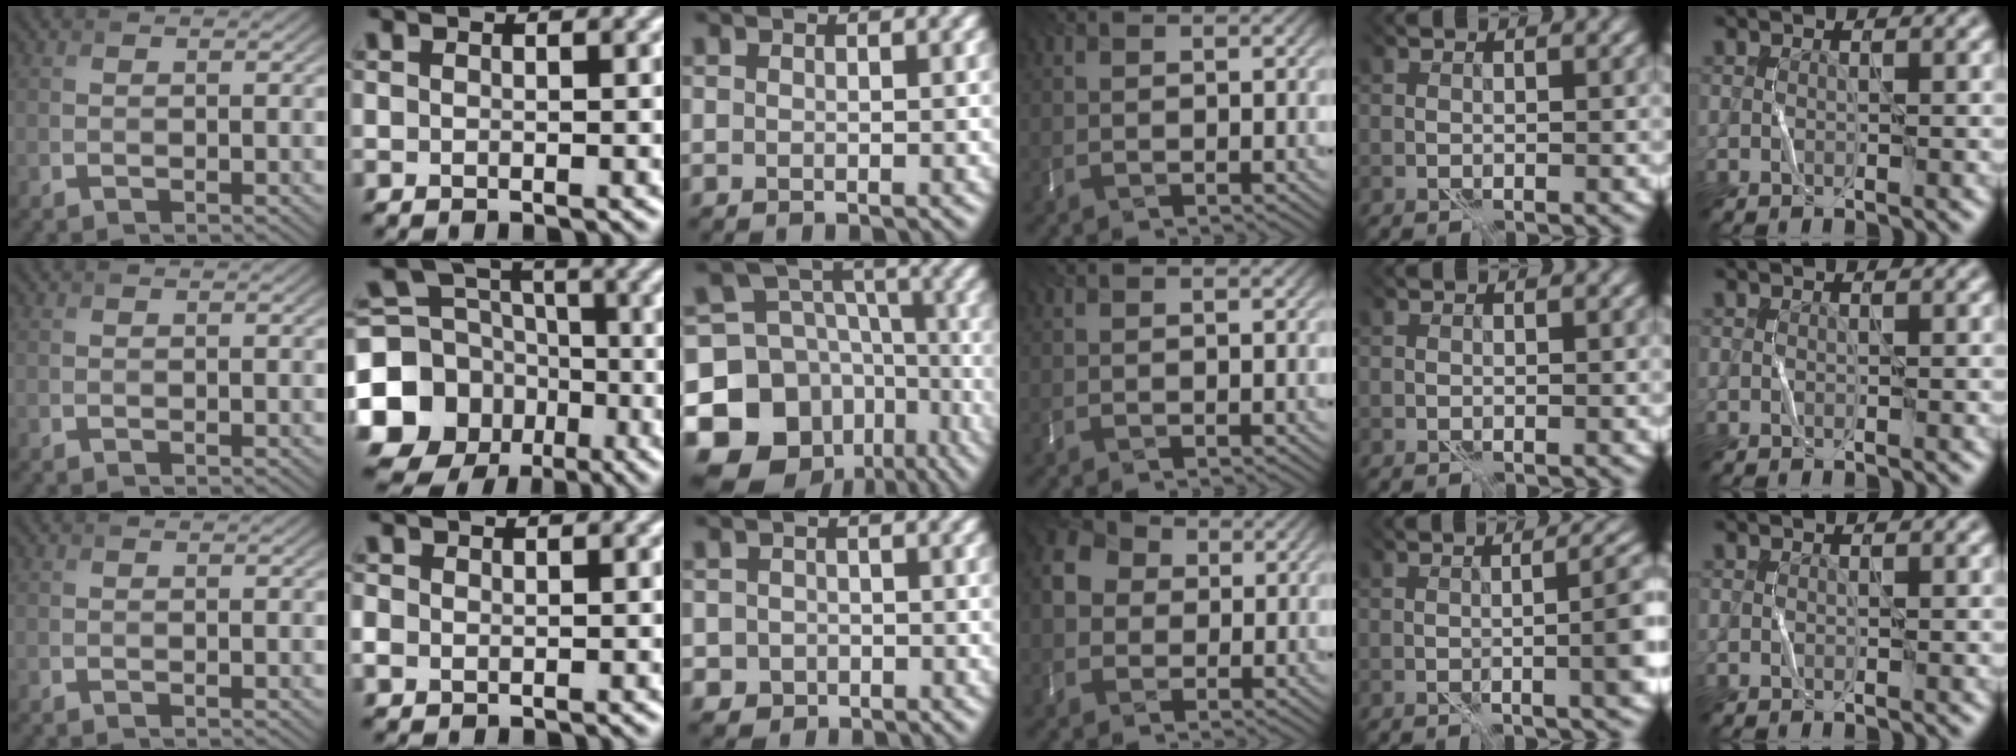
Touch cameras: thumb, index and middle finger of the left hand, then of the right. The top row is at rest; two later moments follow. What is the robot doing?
{"motion": "fold", "object": "bubble wrap"}